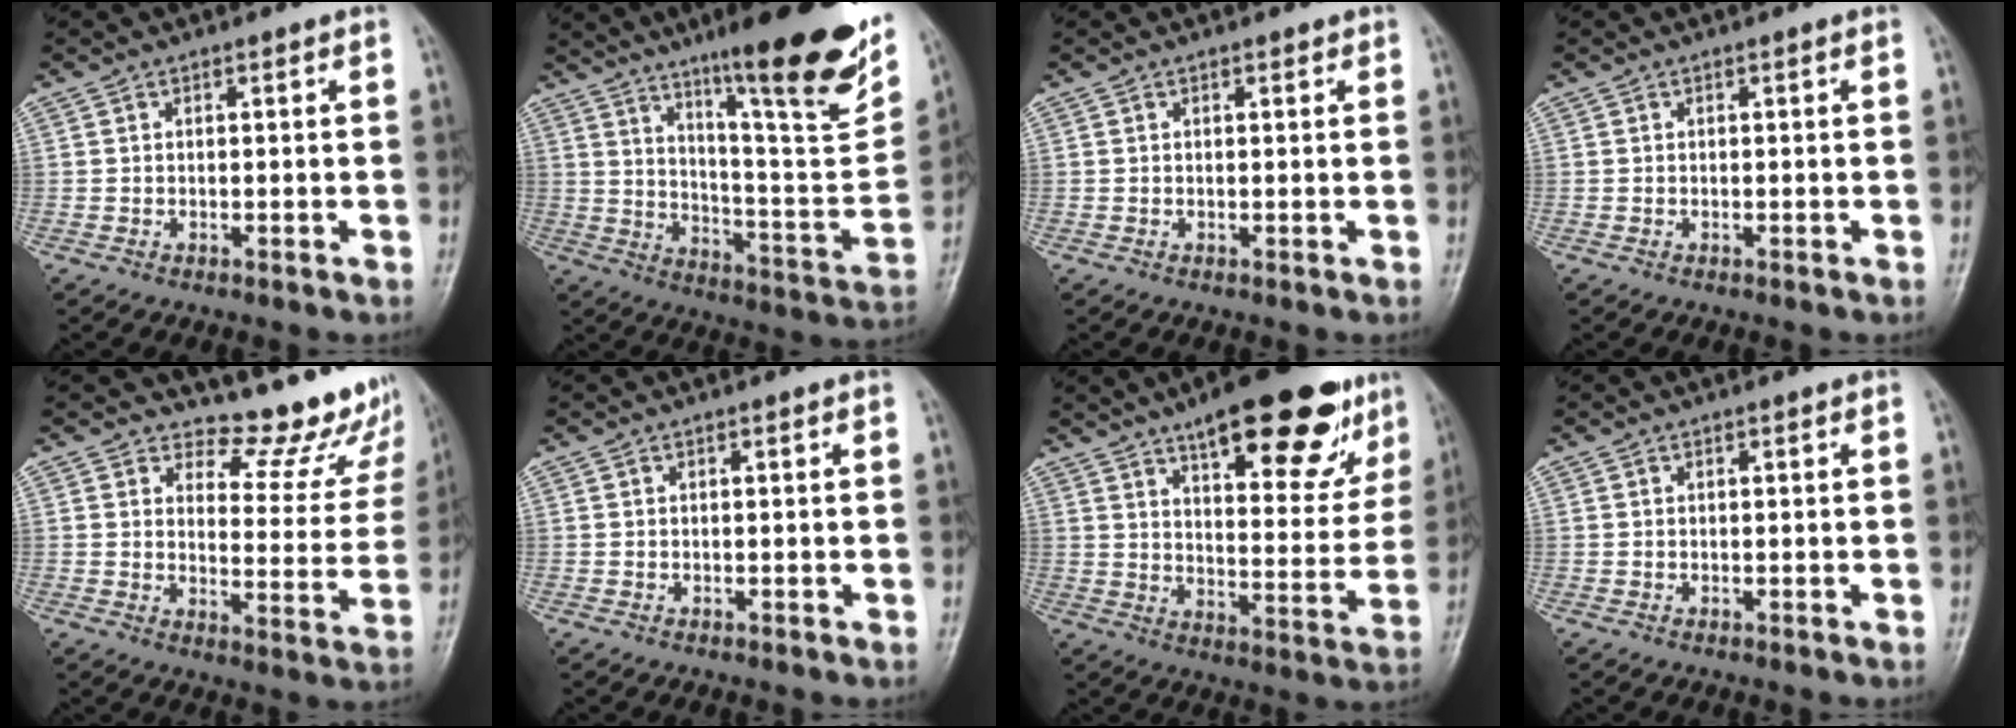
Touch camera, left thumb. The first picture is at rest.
{"total": 25.9, "force": [15.5, 4.6, 20.2], "torque": [-0.264, -0.064, 0.245]}
{"total": 0.9, "force": [0.6, 0.5, 0.4], "torque": [-0.003, -0.002, 0.005]}
{"total": 0.0}
{"total": 13.1, "force": [12.0, 4.2, 3.0], "torque": [0.003, -0.126, 0.135]}
{"total": 0.0}
{"total": 22.3, "force": [13.8, 7.8, 15.7], "torque": [-0.173, -0.043, 0.198]}
{"total": 0.0}